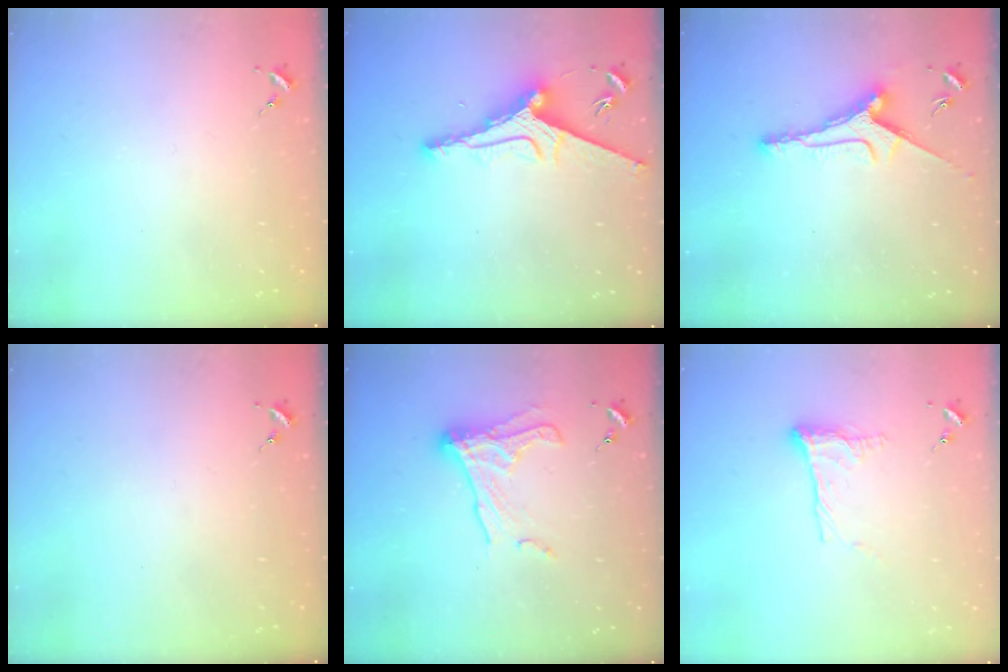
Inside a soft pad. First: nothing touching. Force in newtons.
{"total": 10.4, "press": 10.3, "slide": 1.3}
{"total": 8.6, "press": 8.6, "slide": 0.5}
{"total": 0.0}
{"total": 13.6, "press": 13.5, "slide": 1.3}
{"total": 9.4, "press": 9.4, "slide": 0.7}